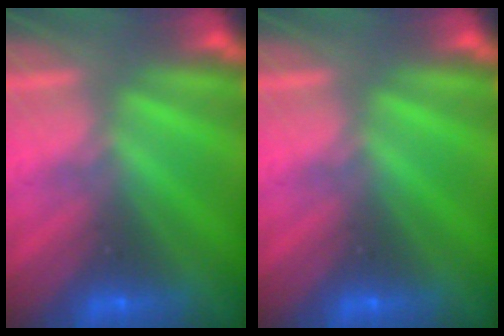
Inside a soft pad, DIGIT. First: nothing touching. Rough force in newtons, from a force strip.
{"total": 0.0}